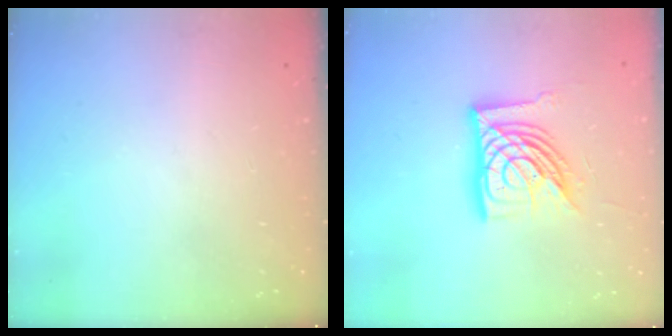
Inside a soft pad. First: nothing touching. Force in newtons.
{"total": 16.7, "press": 16.6, "slide": 1.9}